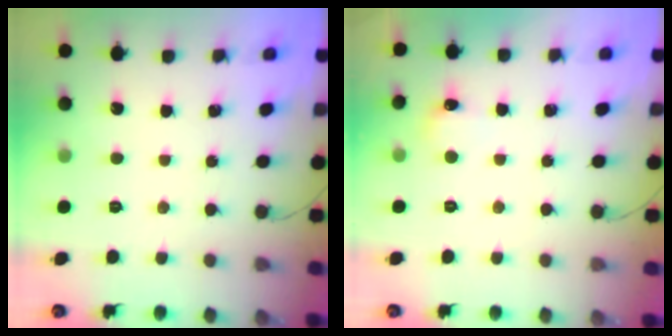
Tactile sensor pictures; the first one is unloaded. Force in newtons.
{"total": 5.8, "press": 5.6, "slide": 1.5}